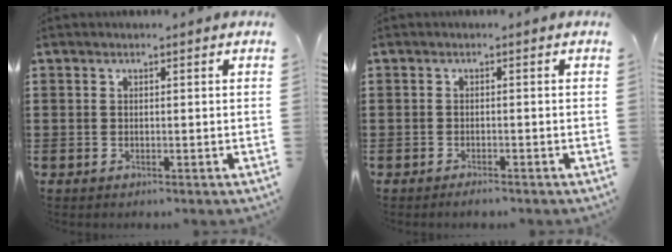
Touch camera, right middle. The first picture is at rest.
{"total": 0.9, "force": [-0.8, 0.1, 0.3], "torque": [-0.010, -0.005, -0.014]}